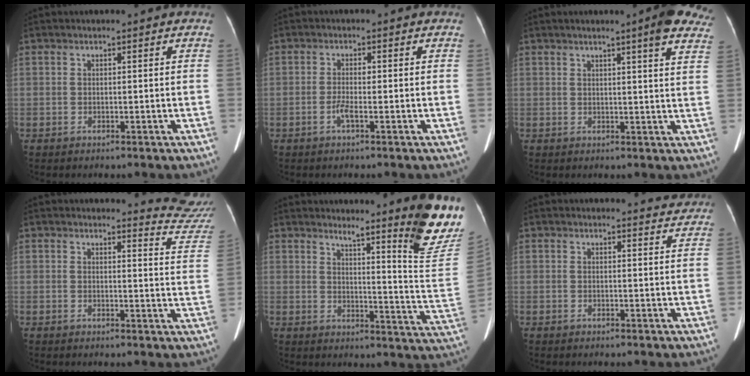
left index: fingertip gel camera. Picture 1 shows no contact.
{"total": 2.0, "force": [-0.9, 0.2, 1.7], "torque": [-0.033, -0.003, -0.019]}
{"total": 9.0, "force": [6.7, 0.6, 6.0], "torque": [-0.056, -0.004, 0.060]}
{"total": 8.3, "force": [8.3, -0.1, -0.6], "torque": [0.015, -0.087, 0.065]}
{"total": 14.0, "force": [11.3, -0.5, 8.2], "torque": [-0.091, -0.072, 0.129]}
{"total": 3.2, "force": [3.2, 0.5, -0.1], "torque": [0.000, -0.011, 0.022]}